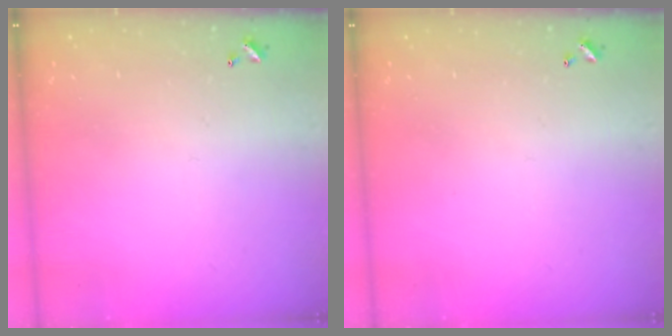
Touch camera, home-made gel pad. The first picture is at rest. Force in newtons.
{"total": 0.0}